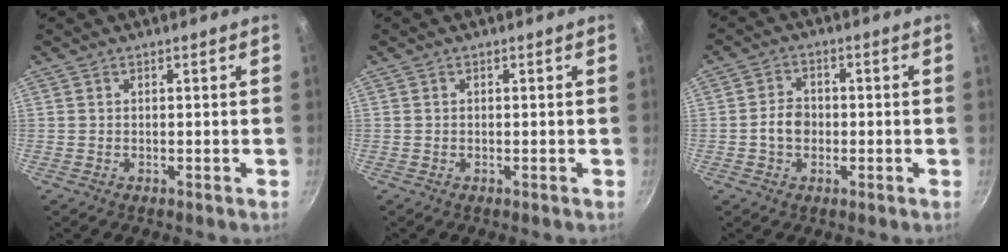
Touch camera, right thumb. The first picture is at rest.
{"total": 0.0}
{"total": 4.6, "force": [-0.9, 3.6, 2.7], "torque": [-0.029, 0.017, -0.019]}